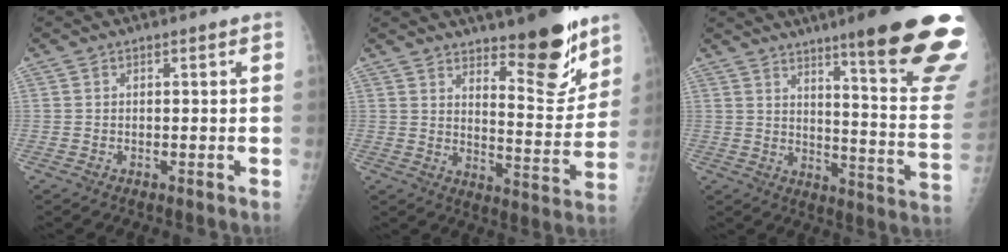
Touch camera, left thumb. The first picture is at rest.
{"total": 14.8, "force": [10.5, 4.3, 9.5], "torque": [-0.090, -0.087, 0.163]}
{"total": 24.5, "force": [15.9, 2.4, 18.4], "torque": [-0.200, -0.093, 0.213]}